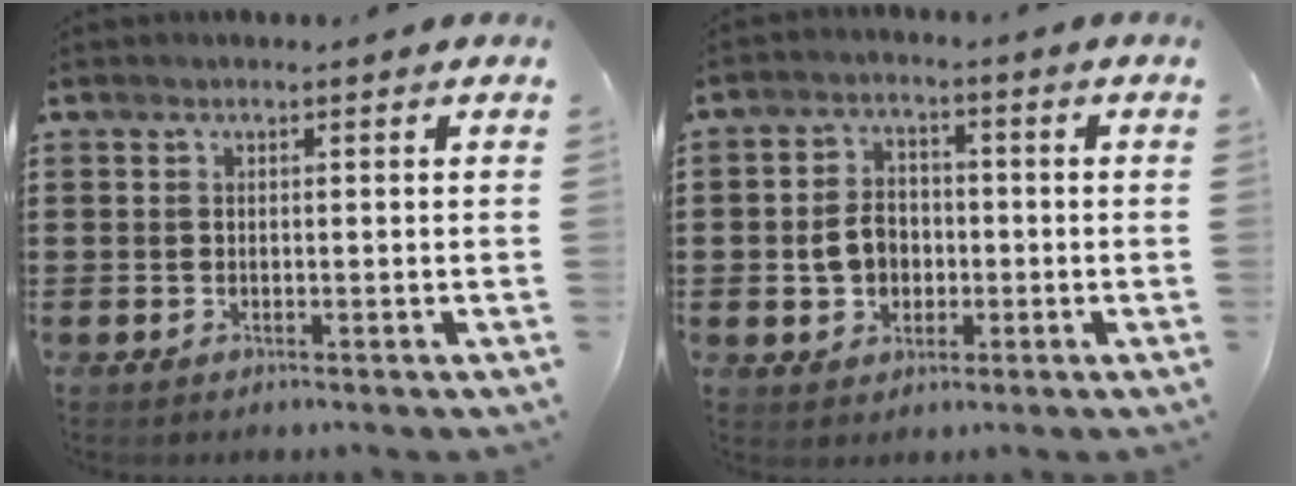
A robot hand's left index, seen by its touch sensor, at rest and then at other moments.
{"total": 5.2, "force": [-0.7, 4.2, 3.0], "torque": [-0.065, 0.002, -0.019]}